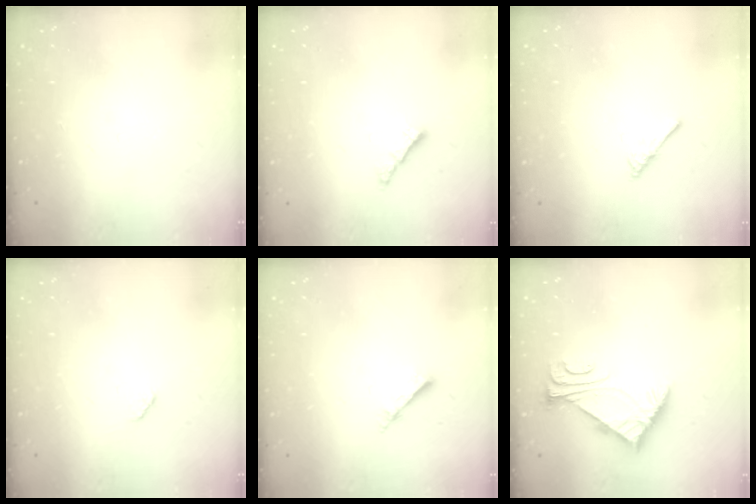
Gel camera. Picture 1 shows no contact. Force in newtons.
{"total": 0.8, "press": 0.7, "slide": 0.4}
{"total": 3.0, "press": 2.9, "slide": 0.5}
{"total": 2.5, "press": 2.5, "slide": 0.4}
{"total": 2.6, "press": 2.6, "slide": 0.3}
{"total": 5.7, "press": 5.6, "slide": 1.1}